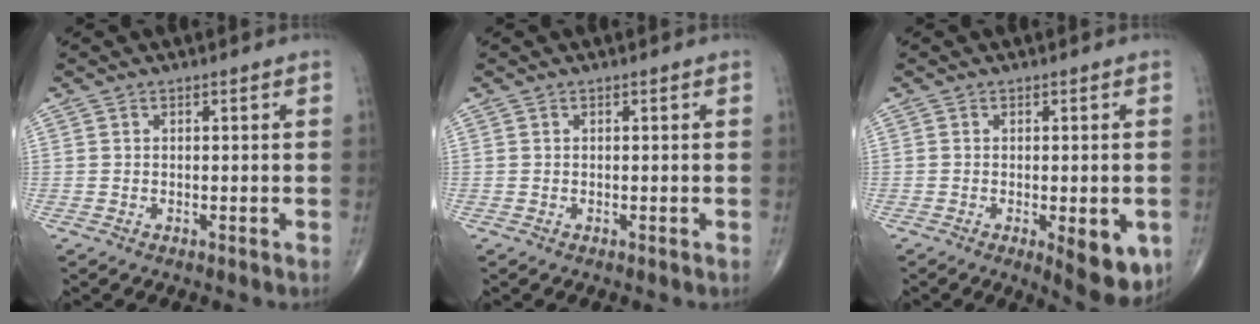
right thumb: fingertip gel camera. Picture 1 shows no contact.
{"total": 0.0}
{"total": 8.8, "force": [-2.7, 3.2, 7.7], "torque": [-0.082, -0.013, -0.030]}